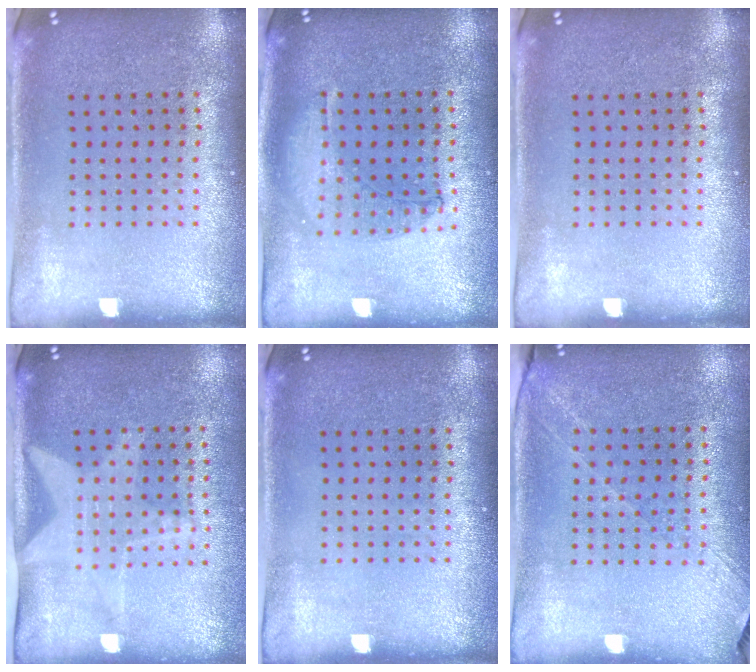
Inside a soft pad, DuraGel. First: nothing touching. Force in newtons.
{"total": 0.6, "press": 0.6, "slide": 0.2}
{"total": 0.0}
{"total": 1.9, "press": 1.5, "slide": 1.1}
{"total": 0.0}
{"total": 1.2, "press": 1.1, "slide": 0.6}